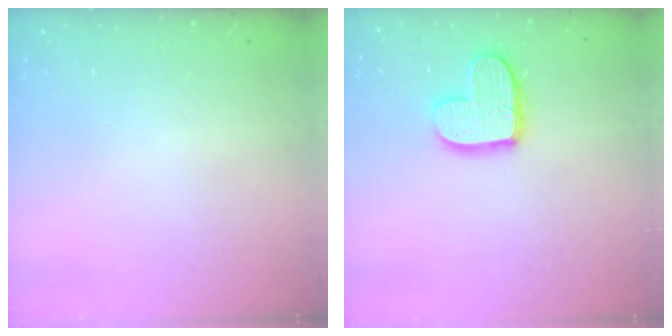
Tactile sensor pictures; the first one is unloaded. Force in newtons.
{"total": 12.9, "press": 12.9, "slide": 0.9}